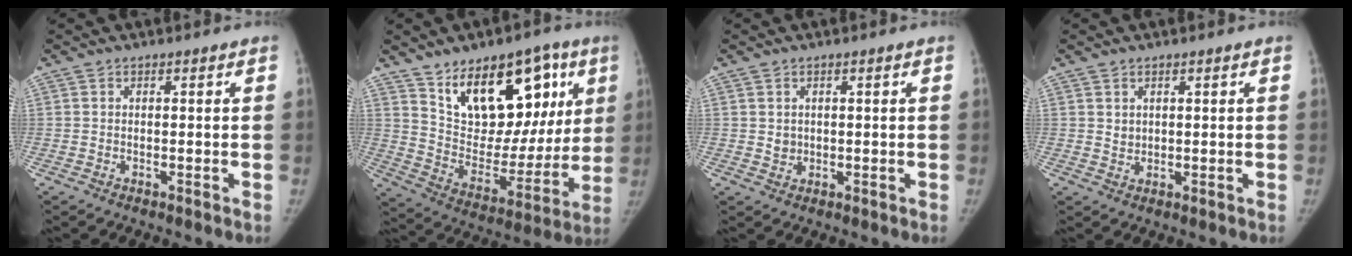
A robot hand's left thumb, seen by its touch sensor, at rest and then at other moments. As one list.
[{"total": 23.9, "force": [11.5, 13.0, 16.4], "torque": [-0.187, -0.033, 0.193]}, {"total": 1.6, "force": [0.5, 1.4, 0.7], "torque": [-0.006, -0.005, 0.015]}, {"total": 1.6, "force": [1.0, 1.0, 0.8], "torque": [-0.004, -0.009, 0.022]}]